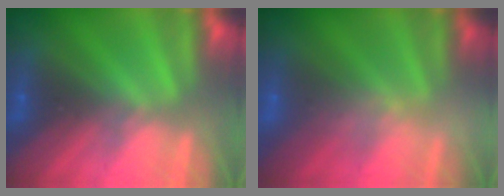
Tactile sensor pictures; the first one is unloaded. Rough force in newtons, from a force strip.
{"total": 2.5}